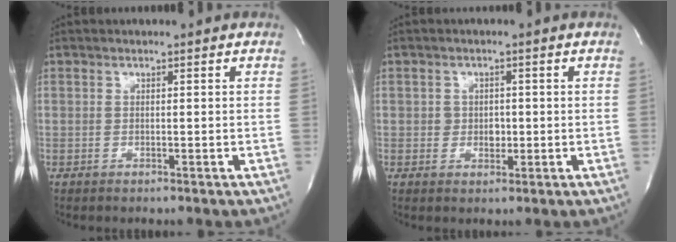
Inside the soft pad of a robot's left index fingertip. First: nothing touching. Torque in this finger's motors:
{"motor_torque": [0.13, -0.04, 0.00, 0.00]}